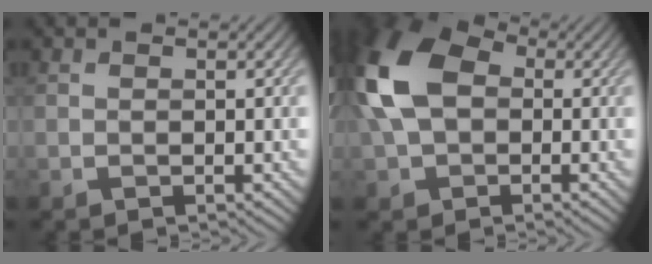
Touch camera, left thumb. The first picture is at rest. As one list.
[{"total": 12.3, "force": [0.8, 8.4, 8.8], "torque": [-0.225, 0.011, 0.001]}]